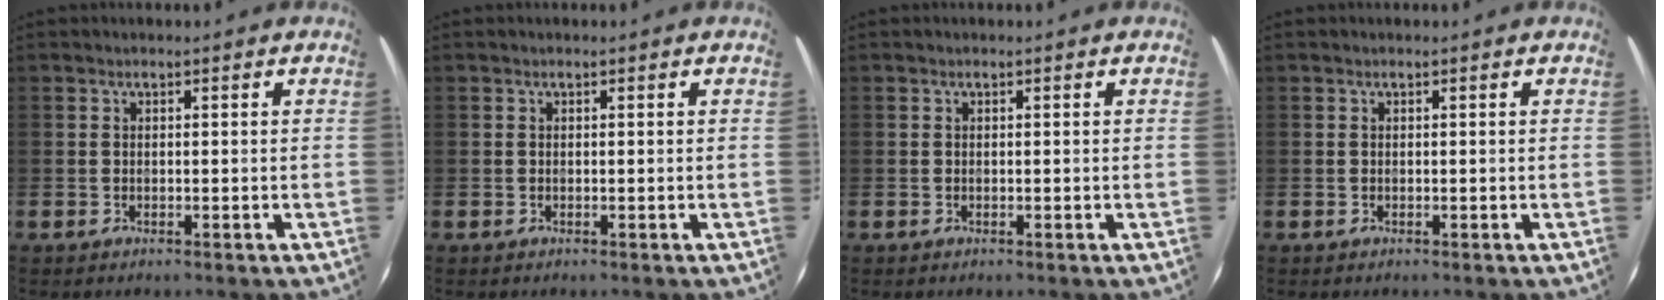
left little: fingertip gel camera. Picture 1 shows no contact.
{"total": 0.0}
{"total": 0.0}
{"total": 0.0}